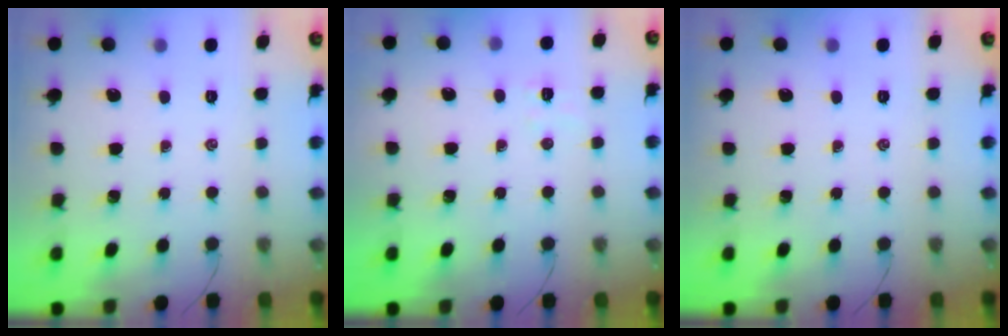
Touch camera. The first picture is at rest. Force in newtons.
{"total": 4.8, "press": 4.7, "slide": 0.8}
{"total": 0.0}